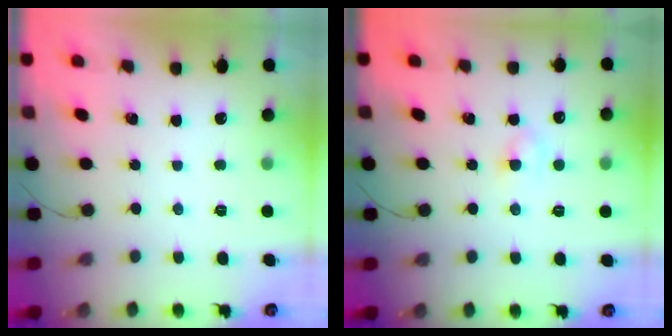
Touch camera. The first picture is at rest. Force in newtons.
{"total": 3.3, "press": 3.0, "slide": 1.3}